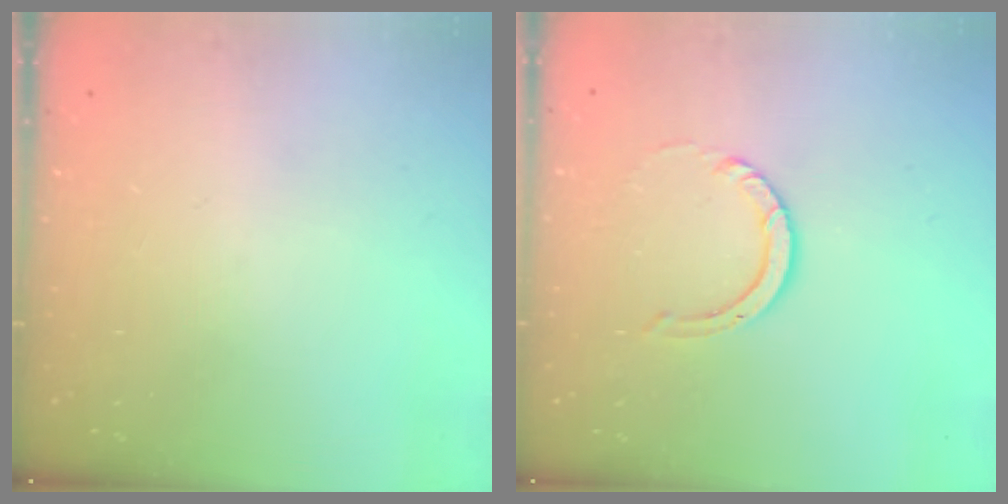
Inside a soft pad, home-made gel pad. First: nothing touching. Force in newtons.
{"total": 3.8, "press": 3.8, "slide": 0.3}